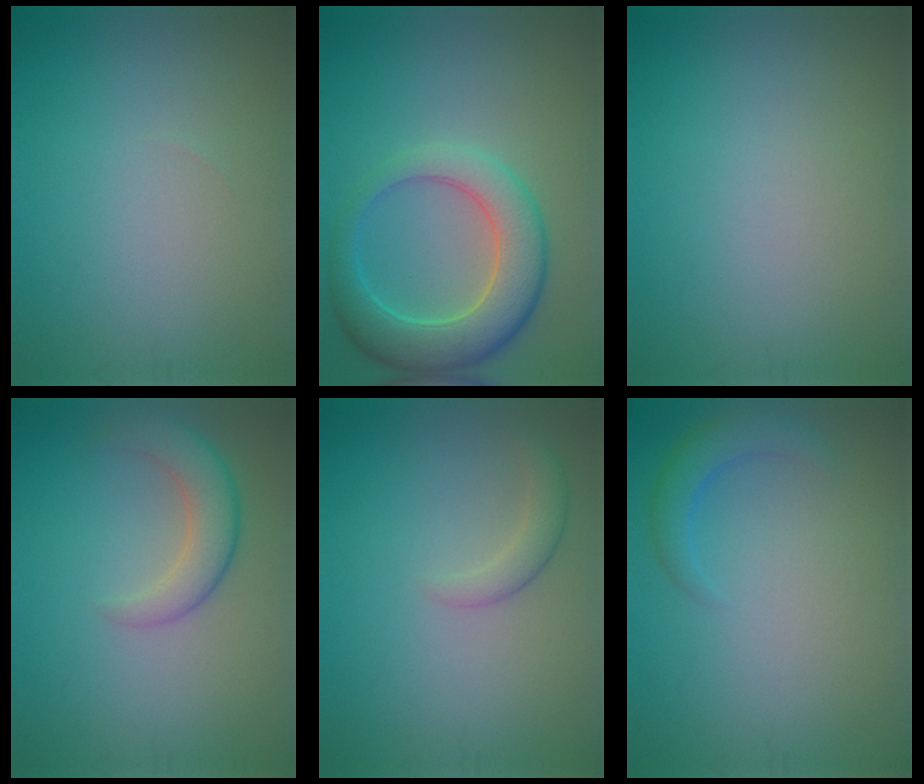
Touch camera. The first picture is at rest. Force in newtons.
{"total": 6.8, "press": 6.8, "slide": 0.5}
{"total": 0.0}
{"total": 3.6, "press": 3.6, "slide": 0.1}
{"total": 1.8, "press": 1.8, "slide": 0.0}
{"total": 2.4, "press": 2.4, "slide": 0.2}